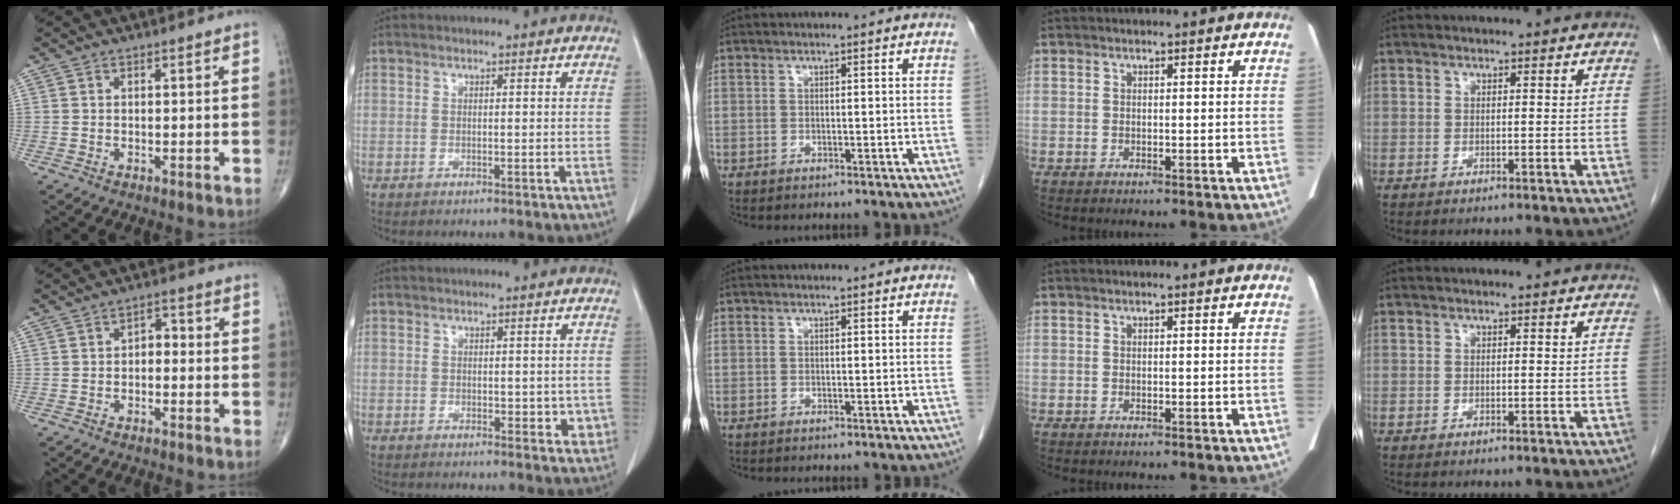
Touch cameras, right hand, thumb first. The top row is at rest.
{"thumb": {"total": 2.9, "force": [-0.5, 2.0, 2.1], "torque": [-0.015, 0.017, -0.017]}, "index": {"total": 3.0, "force": [0.3, 2.1, 2.2], "torque": [-0.009, -0.004, 0.006]}}